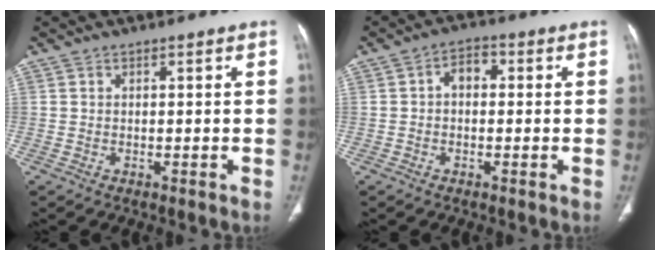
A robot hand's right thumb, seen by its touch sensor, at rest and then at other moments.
{"total": 5.9, "force": [0.1, 4.0, 4.2], "torque": [-0.042, 0.025, -0.014]}